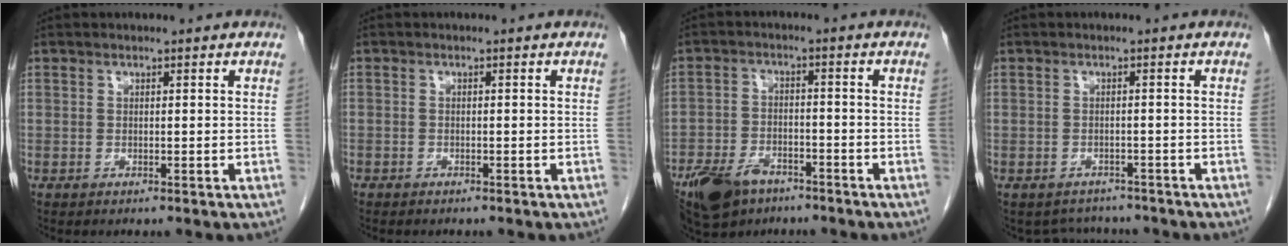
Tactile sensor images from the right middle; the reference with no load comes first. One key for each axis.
{"total": 0.9, "fx": -0.7, "fy": 0.3, "fz": 0.3, "tx": -0.003, "ty": 0.000, "tz": -0.009}
{"total": 9.6, "fx": -6.7, "fy": 5.1, "fz": 4.6, "tx": -0.086, "ty": -0.006, "tz": -0.114}
{"total": 4.5, "fx": -4.1, "fy": 1.9, "fz": 0.1, "tx": 0.002, "ty": 0.007, "tz": -0.053}